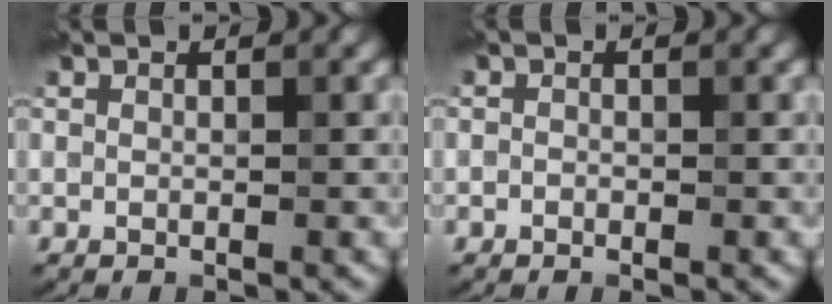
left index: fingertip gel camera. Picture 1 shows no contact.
{"total": 0.5, "force": [-0.2, 0.5, 0.2], "torque": [0.003, -0.001, -0.010]}